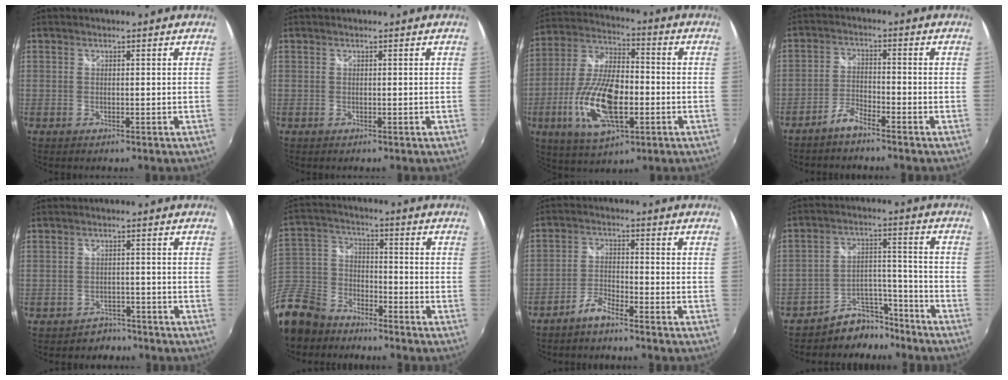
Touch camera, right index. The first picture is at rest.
{"total": 0.0}
{"total": 17.2, "force": [-4.9, 7.4, 14.7], "torque": [-0.308, -0.009, -0.087]}
{"total": 3.6, "force": [-3.1, 0.7, 1.7], "torque": [-0.051, 0.007, -0.064]}
{"total": 3.9, "force": [-3.0, 2.4, -0.4], "torque": [0.002, 0.013, -0.043]}
{"total": 17.6, "force": [-11.8, 10.9, 7.1], "torque": [-0.209, 0.008, -0.217]}
{"total": 3.8, "force": [-3.3, 0.7, 1.8], "torque": [-0.052, 0.008, -0.068]}
{"total": 8.8, "force": [-7.6, 4.4, 0.5], "torque": [-0.001, 0.051, -0.120]}